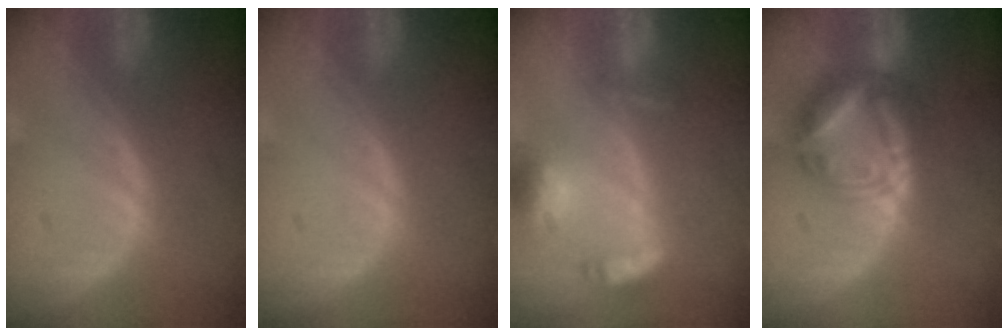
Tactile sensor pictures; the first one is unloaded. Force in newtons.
{"total": 0.0}
{"total": 6.7, "press": 6.4, "slide": 2.0}
{"total": 8.7, "press": 8.7, "slide": 0.8}